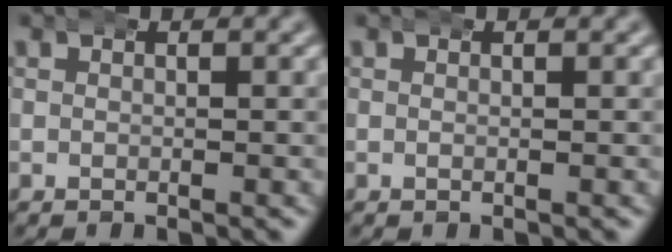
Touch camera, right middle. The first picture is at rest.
{"total": 0.0}